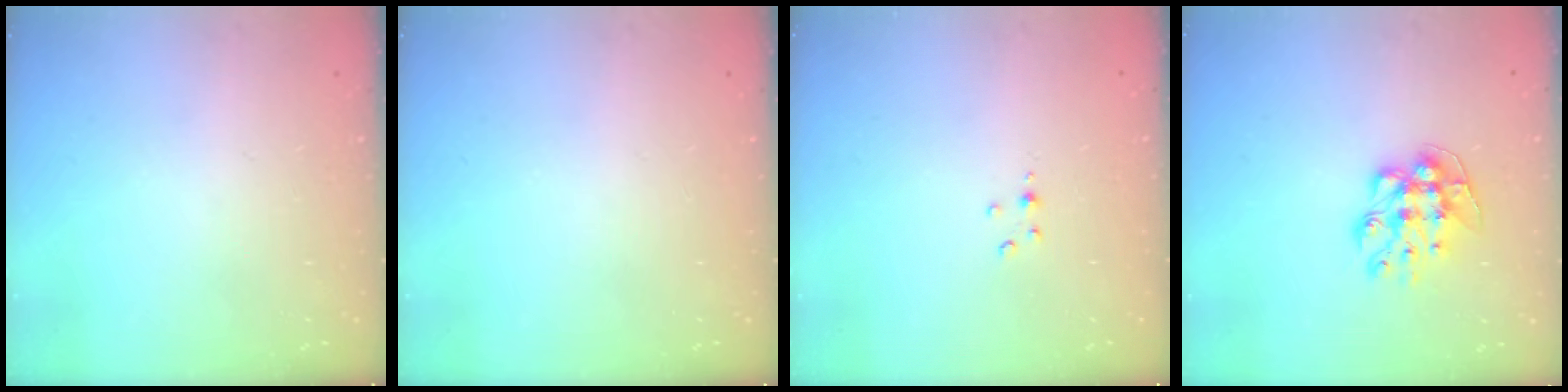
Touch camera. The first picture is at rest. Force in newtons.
{"total": 0.0}
{"total": 2.5, "press": 2.5, "slide": 0.3}
{"total": 9.5, "press": 9.5, "slide": 0.3}